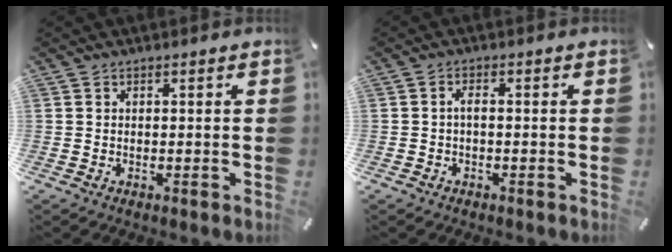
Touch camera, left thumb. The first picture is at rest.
{"total": 1.9, "force": [-0.7, 0.8, 1.6], "torque": [-0.032, 0.004, -0.013]}